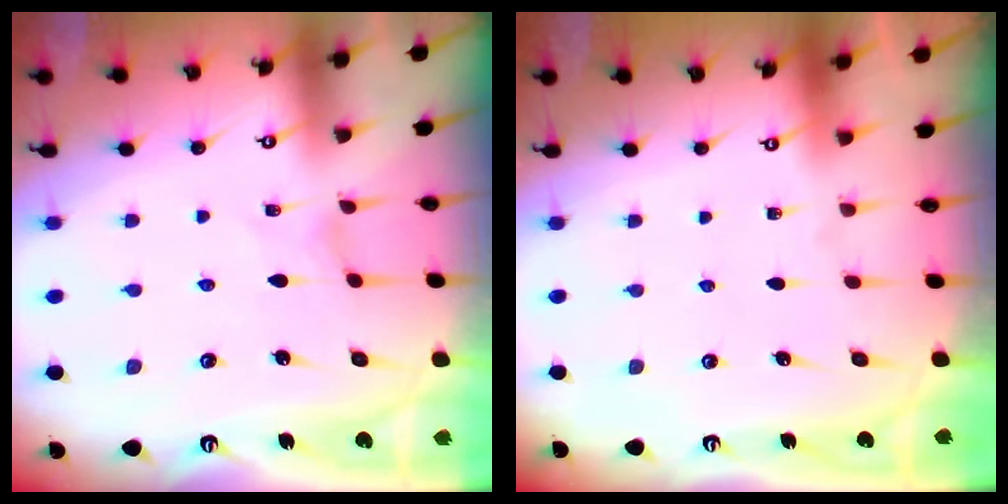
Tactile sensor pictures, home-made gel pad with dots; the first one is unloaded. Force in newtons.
{"total": 0.0}